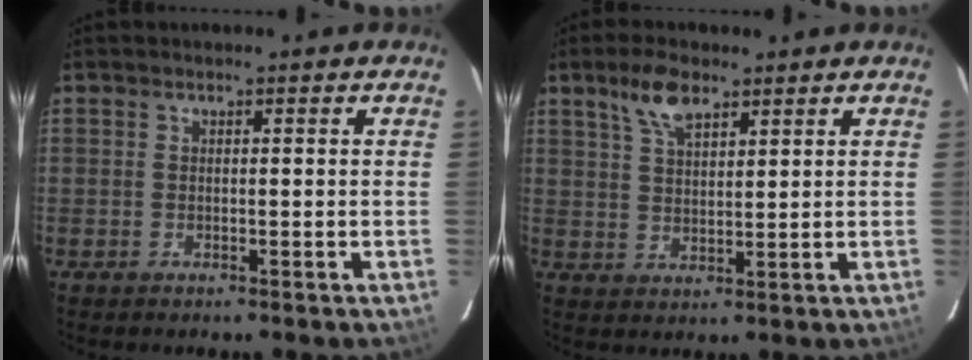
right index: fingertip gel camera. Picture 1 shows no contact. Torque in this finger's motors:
{"motor_torque": [0.08, 0.08, 0.09, 0.04]}